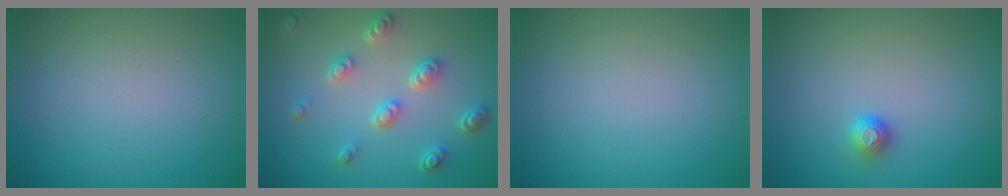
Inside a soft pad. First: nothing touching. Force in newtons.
{"total": 4.3, "press": 3.3, "slide": 2.8}
{"total": 0.0}
{"total": 1.3, "press": 1.1, "slide": 0.7}